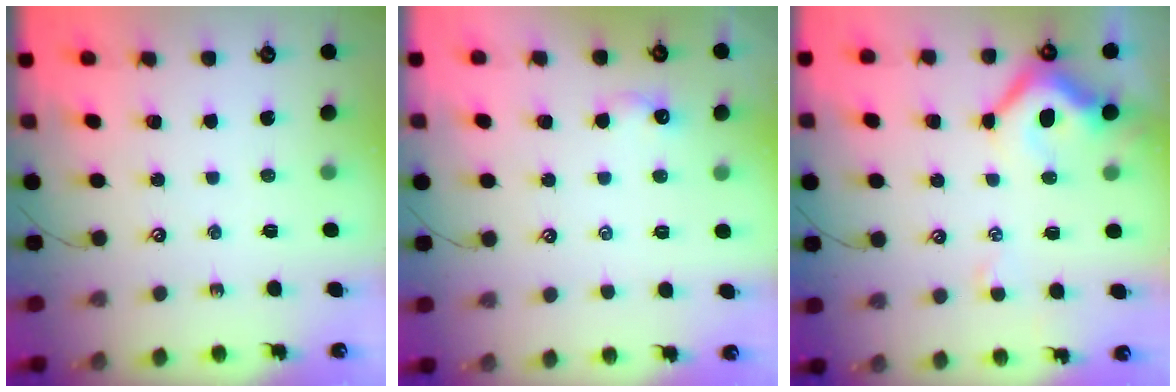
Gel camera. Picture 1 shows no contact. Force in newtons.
{"total": 1.6, "press": 1.5, "slide": 0.4}
{"total": 6.4, "press": 6.2, "slide": 1.4}